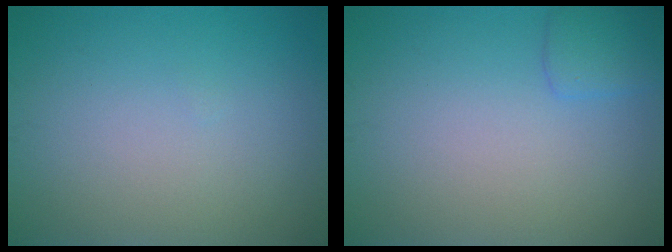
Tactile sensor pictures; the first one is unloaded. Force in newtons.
{"total": 1.7, "press": 1.7, "slide": 0.1}